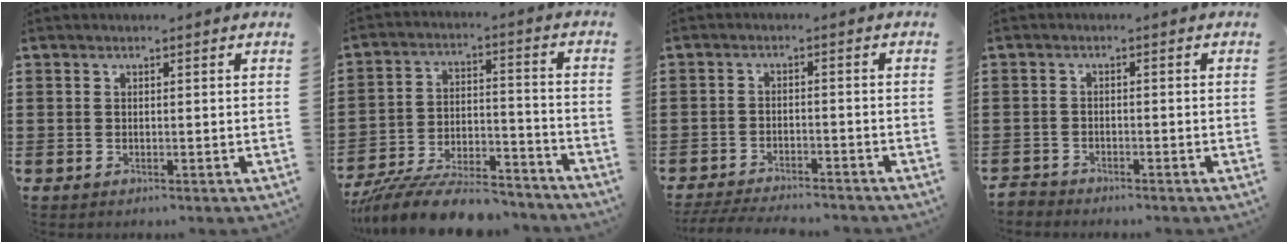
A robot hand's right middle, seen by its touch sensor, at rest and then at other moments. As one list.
[{"total": 10.9, "force": [-9.8, 1.9, 4.2], "torque": [-0.070, 0.028, -0.190]}, {"total": 4.0, "force": [-3.9, 0.5, 0.7], "torque": [-0.018, 0.000, -0.082]}, {"total": 2.2, "force": [-2.1, 0.5, -0.2], "torque": [-0.003, 0.002, -0.048]}]